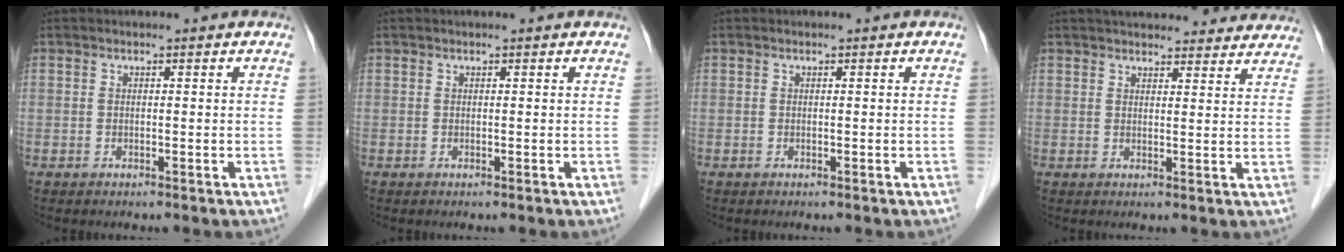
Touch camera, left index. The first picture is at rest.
{"total": 0.7, "force": [0.6, 0.0, 0.2], "torque": [-0.007, 0.008, 0.006]}
{"total": 0.0}
{"total": 19.7, "force": [18.2, 4.6, 6.1], "torque": [-0.072, 0.021, 0.219]}